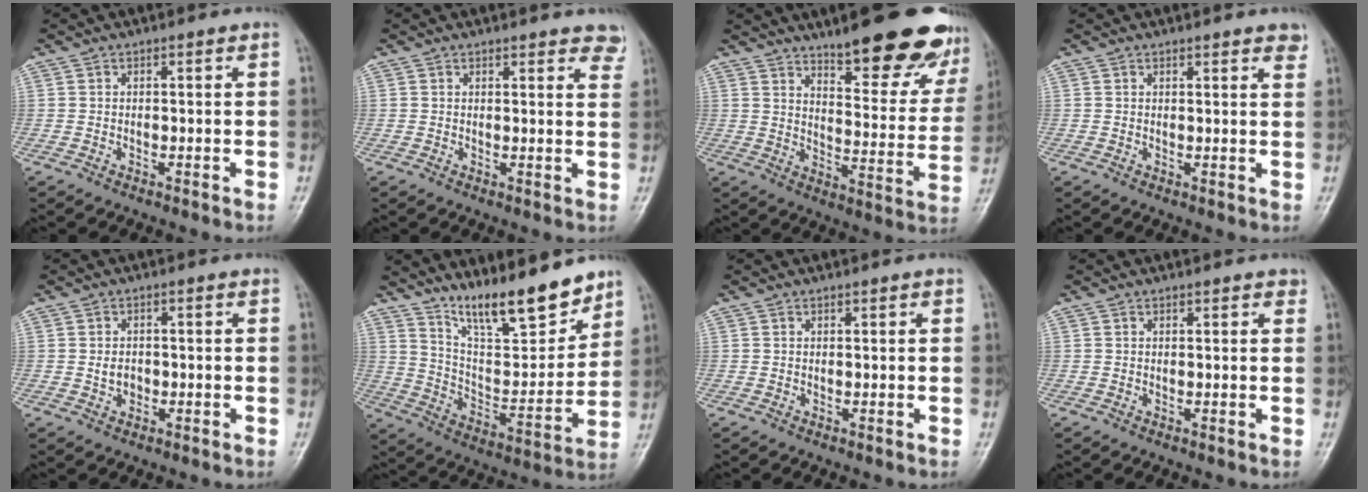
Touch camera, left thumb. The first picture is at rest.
{"total": 5.8, "force": [5.2, 1.7, 2.1], "torque": [0.005, -0.022, 0.043]}
{"total": 22.2, "force": [16.3, 6.2, 13.8], "torque": [-0.136, -0.094, 0.217]}
{"total": 3.9, "force": [3.2, 1.0, 2.1], "torque": [-0.011, -0.010, 0.032]}
{"total": 2.3, "force": [-0.2, 1.8, 1.3], "torque": [-0.016, 0.002, -0.002]}
{"total": 16.8, "force": [13.3, 4.1, 9.5], "torque": [-0.115, -0.086, 0.233]}
{"total": 0.7, "force": [0.5, 0.2, 0.4], "torque": [-0.006, -0.002, 0.005]}
{"total": 1.7, "force": [1.3, 0.7, 0.9], "torque": [-0.002, -0.001, 0.012]}